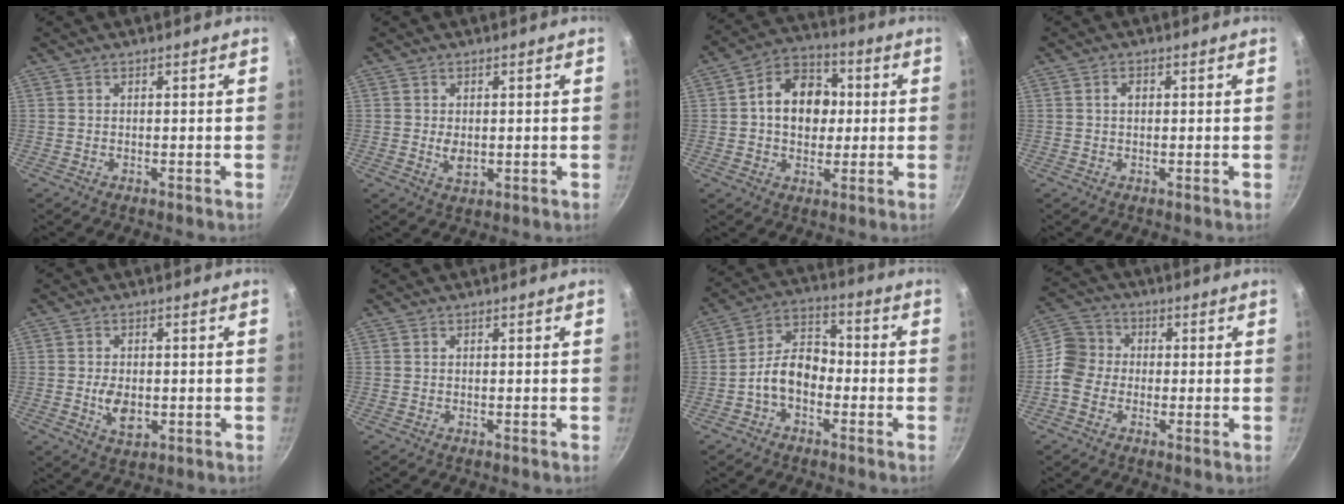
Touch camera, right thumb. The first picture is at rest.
{"total": 3.0, "force": [0.0, 2.0, 2.3], "torque": [-0.040, -0.007, 0.003]}
{"total": 13.0, "force": [1.2, 9.9, 8.4], "torque": [-0.092, 0.018, 0.003]}
{"total": 1.8, "force": [0.3, 1.2, 1.2], "torque": [-0.015, 0.005, 0.004]}
{"total": 5.7, "force": [-0.9, 3.6, 4.3], "torque": [-0.069, -0.003, -0.010]}
{"total": 0.0}
{"total": 8.9, "force": [-2.7, 6.0, 6.0], "torque": [-0.076, 0.042, -0.065]}
{"total": 7.8, "force": [-1.3, 6.7, 3.8], "torque": [-0.048, 0.021, -0.049]}